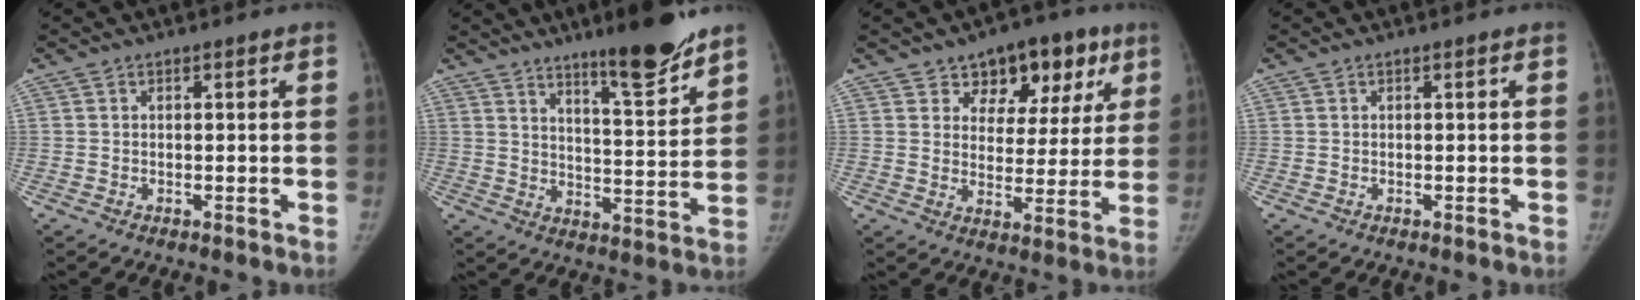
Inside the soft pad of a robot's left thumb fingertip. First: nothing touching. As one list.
[{"total": 11.8, "force": [9.0, 1.7, 7.4], "torque": [-0.090, -0.070, 0.143]}, {"total": 12.5, "force": [7.1, 8.2, 6.3], "torque": [-0.024, -0.019, 0.100]}, {"total": 0.0}]